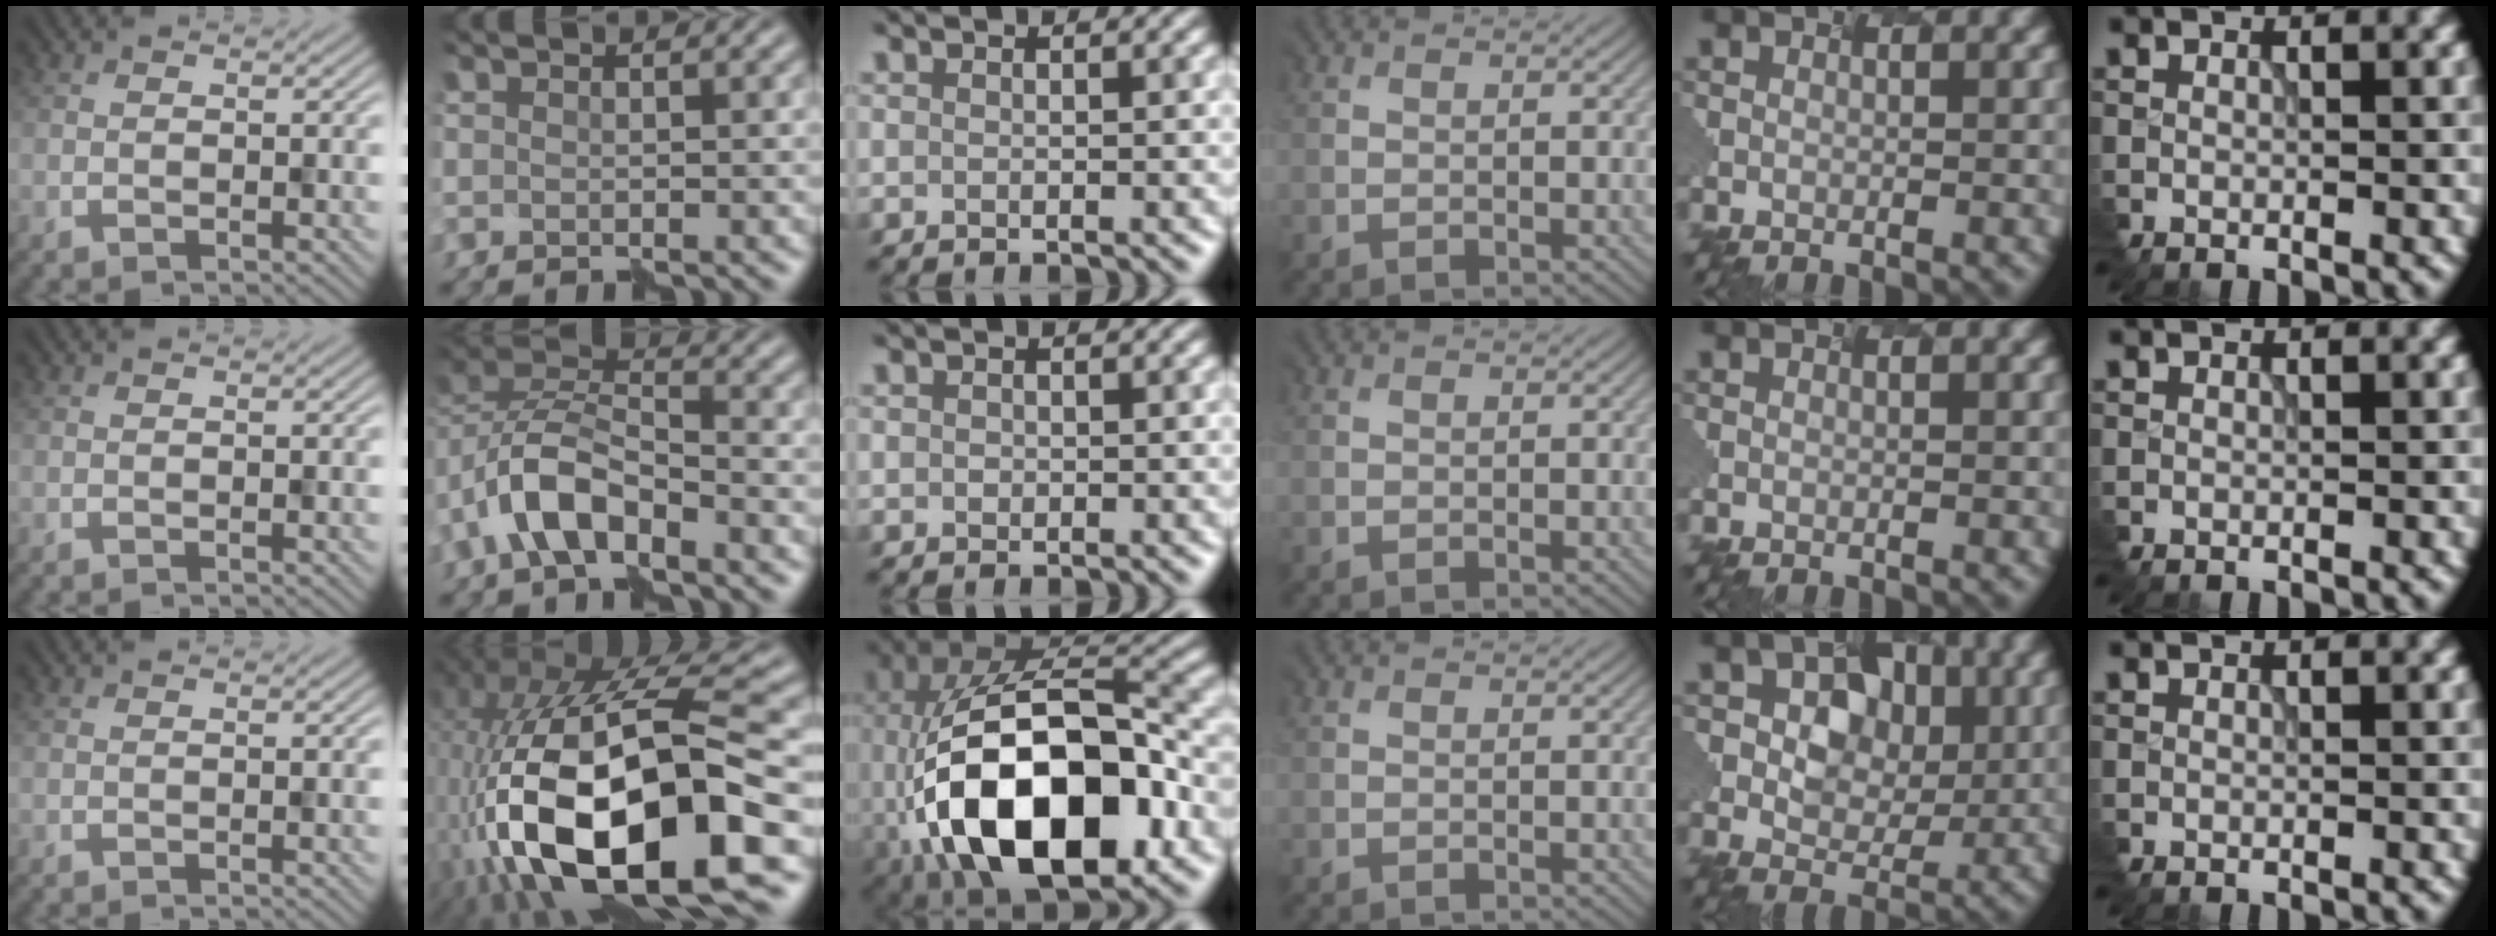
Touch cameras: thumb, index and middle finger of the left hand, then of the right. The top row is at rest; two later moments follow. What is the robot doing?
{"motion": "assemble", "object": "hinged jar"}